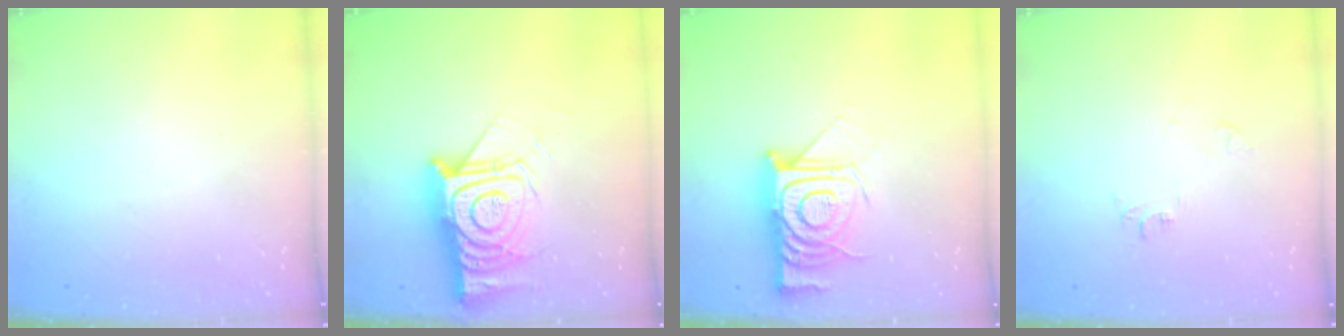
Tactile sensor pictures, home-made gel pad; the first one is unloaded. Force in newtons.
{"total": 18.4, "press": 18.4, "slide": 1.5}
{"total": 15.2, "press": 15.1, "slide": 1.1}
{"total": 6.3, "press": 6.3, "slide": 0.7}